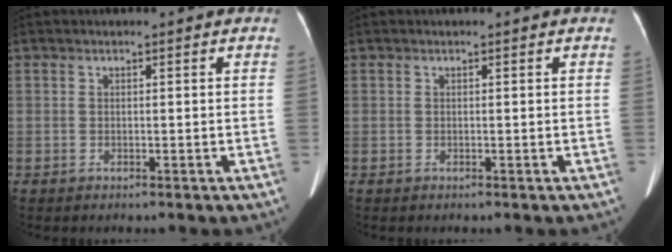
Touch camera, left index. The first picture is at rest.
{"total": 0.0}